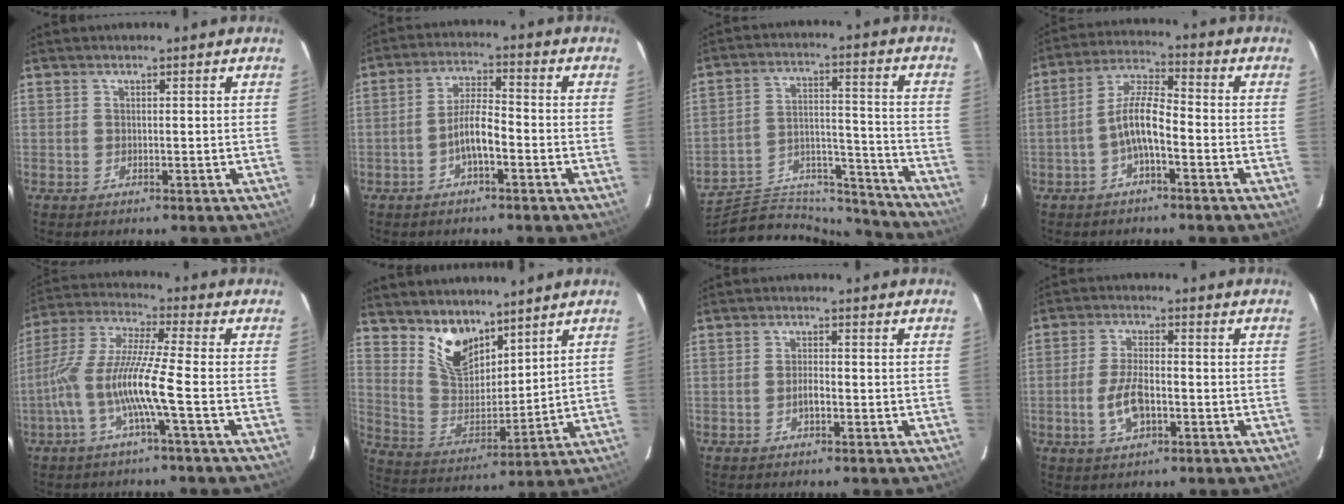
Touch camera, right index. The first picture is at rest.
{"total": 5.5, "force": [-2.5, 1.3, 4.7], "torque": [-0.095, 0.009, -0.044]}
{"total": 22.3, "force": [-19.8, 7.9, 6.4], "torque": [-0.128, 0.041, -0.278]}
{"total": 7.1, "force": [-2.7, 1.8, 6.3], "torque": [-0.133, 0.014, -0.051]}
{"total": 12.2, "force": [-4.3, -0.3, 11.4], "torque": [-0.231, 0.001, -0.088]}
{"total": 10.7, "force": [7.6, 5.3, 5.2], "torque": [-0.101, 0.000, 0.155]}
{"total": 2.0, "force": [-0.9, 0.7, 1.6], "torque": [-0.032, 0.001, -0.016]}
{"total": 7.2, "force": [-2.2, 3.3, 6.0], "torque": [-0.127, -0.001, -0.039]}